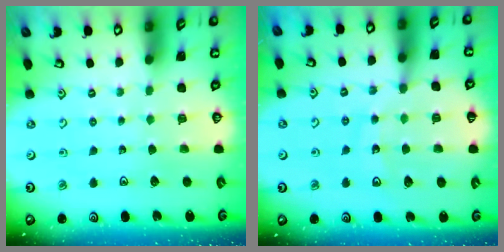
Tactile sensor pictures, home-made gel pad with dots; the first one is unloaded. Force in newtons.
{"total": 12.7, "press": 12.2, "slide": 3.7}